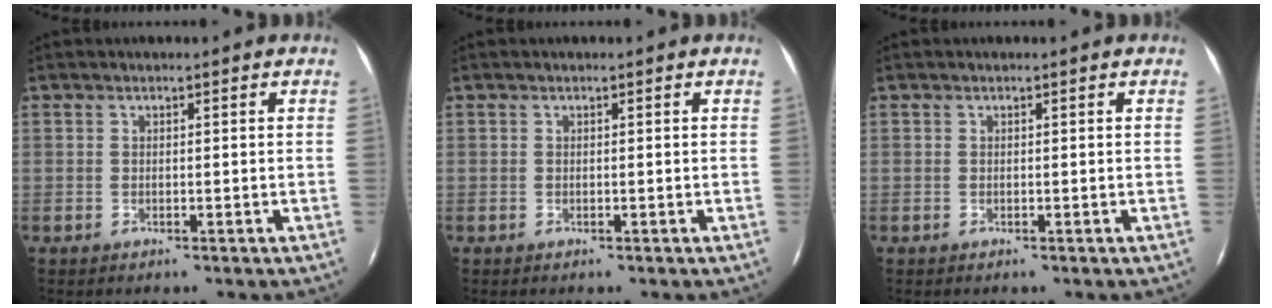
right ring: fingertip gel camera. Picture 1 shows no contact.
{"total": 0.0}
{"total": 0.0}